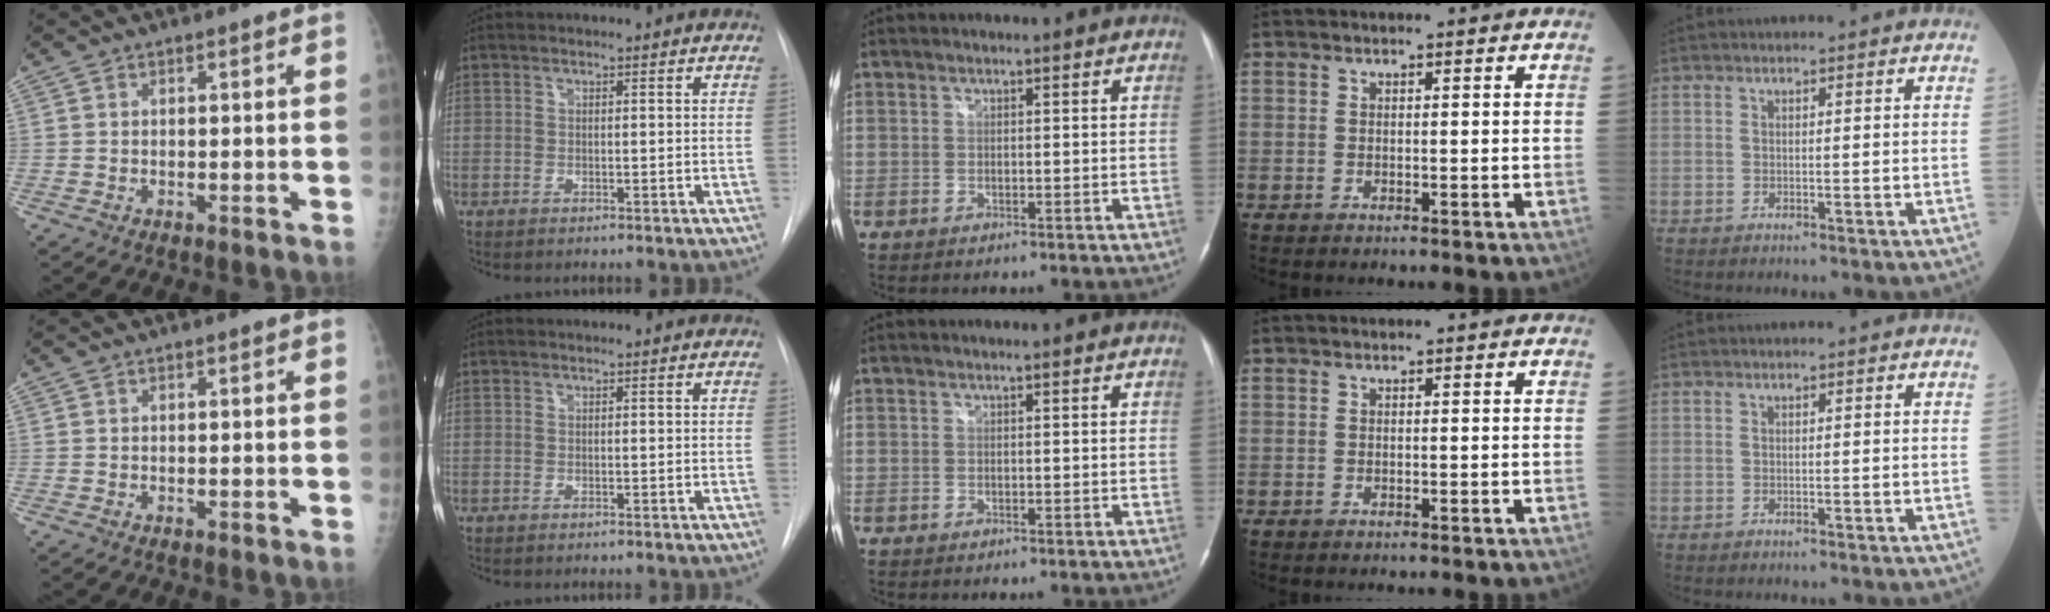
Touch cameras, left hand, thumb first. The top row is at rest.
{}